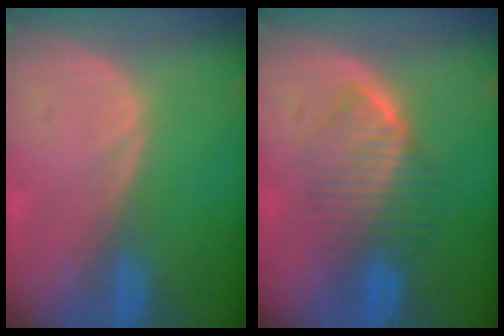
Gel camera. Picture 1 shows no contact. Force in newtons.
{"total": 6.4, "press": 6.3, "slide": 1.0}